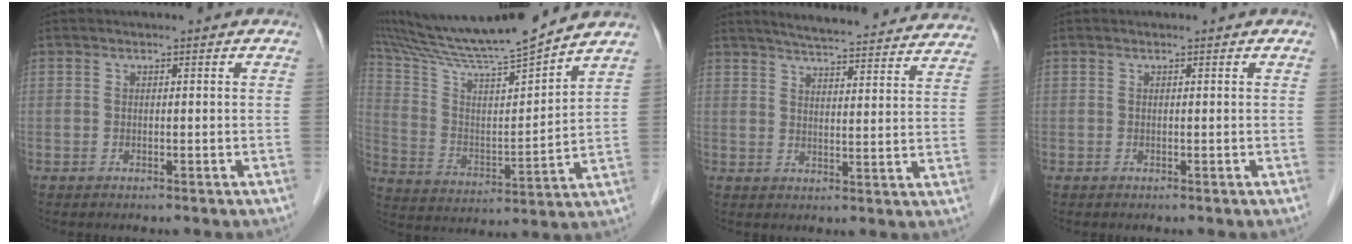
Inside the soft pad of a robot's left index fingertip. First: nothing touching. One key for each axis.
{"total": 16.7, "fx": 15.4, "fy": -1.0, "fz": 6.4, "tx": -0.127, "ty": -0.005, "tz": 0.266}
{"total": 23.5, "fx": 22.0, "fy": 2.3, "fz": 7.9, "tx": -0.110, "ty": -0.026, "tz": 0.265}
{"total": 0.0}